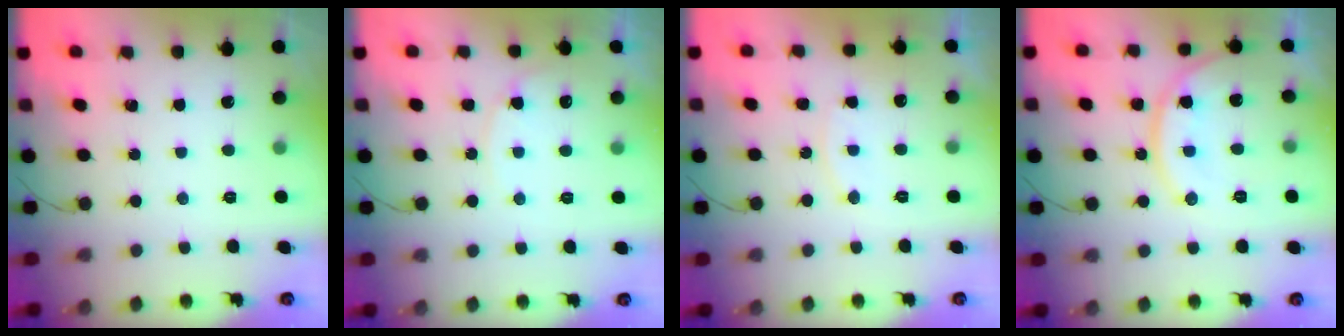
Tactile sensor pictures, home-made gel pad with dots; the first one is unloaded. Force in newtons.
{"total": 6.4, "press": 6.4, "slide": 0.6}
{"total": 6.5, "press": 6.5, "slide": 0.3}
{"total": 14.6, "press": 14.6, "slide": 1.0}